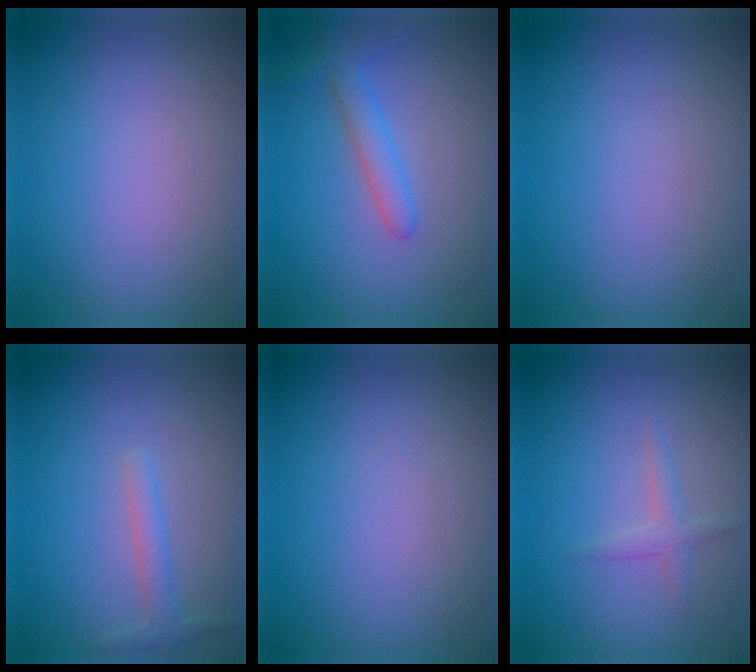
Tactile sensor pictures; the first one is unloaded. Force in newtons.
{"total": 2.4, "press": 2.4, "slide": 0.1}
{"total": 0.0}
{"total": 1.5, "press": 1.5, "slide": 0.0}
{"total": 0.0}
{"total": 1.2, "press": 1.2, "slide": 0.0}